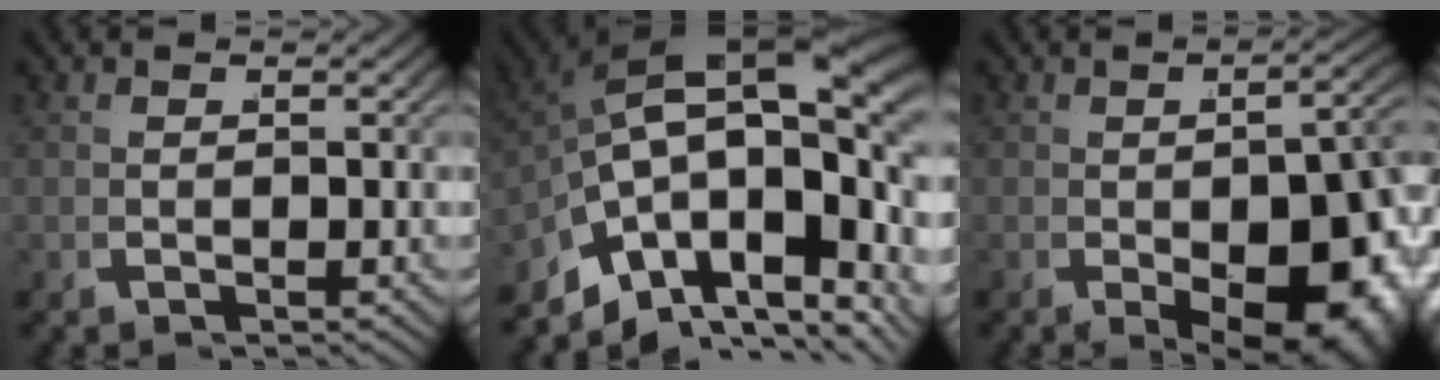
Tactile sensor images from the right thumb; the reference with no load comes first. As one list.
[{"total": 15.9, "force": [1.2, 9.0, 13.0], "torque": [-0.219, -0.012, 0.028]}, {"total": 13.6, "force": [-2.9, 7.5, 10.9], "torque": [-0.153, -0.041, -0.018]}]